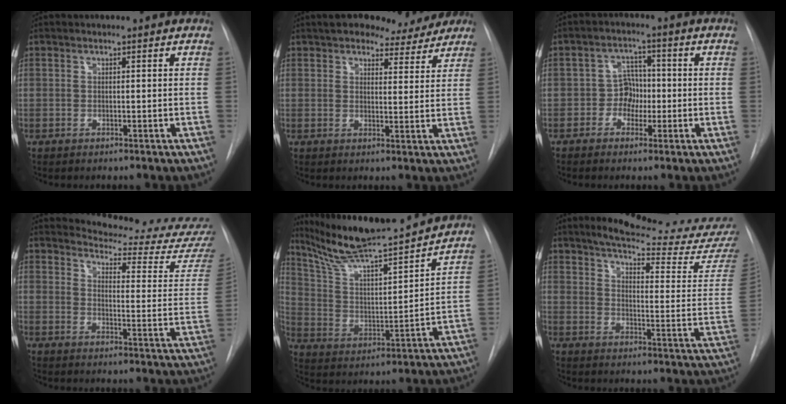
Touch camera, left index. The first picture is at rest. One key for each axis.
{"total": 10.5, "fx": 9.0, "fy": 4.0, "fz": 3.7, "tx": -0.030, "ty": 0.013, "tz": 0.104}
{"total": 4.1, "fx": -1.1, "fy": 3.4, "fz": 2.0, "tx": -0.032, "ty": 0.013, "tz": -0.023}
{"total": 18.4, "fx": 18.0, "fy": -0.1, "fz": 3.7, "tx": -0.051, "ty": -0.135, "tz": 0.200}
{"total": 19.4, "fx": 17.8, "fy": 0.3, "fz": 7.6, "tx": -0.138, "ty": -0.007, "tz": 0.295}
{"total": 22.3, "fx": 20.7, "fy": 0.0, "fz": 8.2, "tx": -0.121, "ty": -0.107, "tz": 0.252}